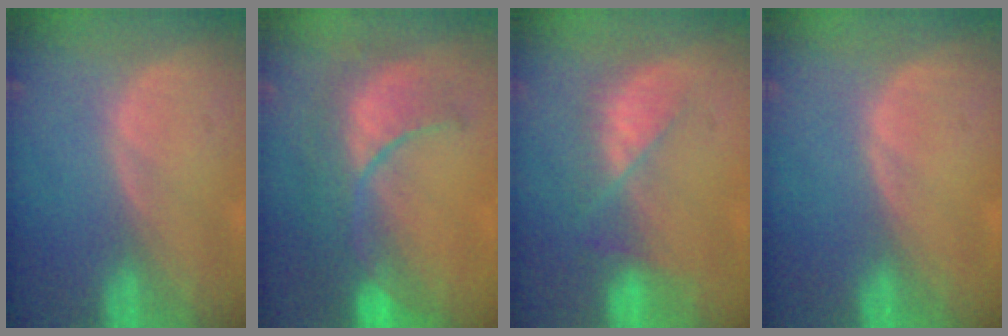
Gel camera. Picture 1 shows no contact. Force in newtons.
{"total": 10.0, "press": 9.2, "slide": 4.1}
{"total": 5.0, "press": 5.0, "slide": 0.4}
{"total": 0.0}